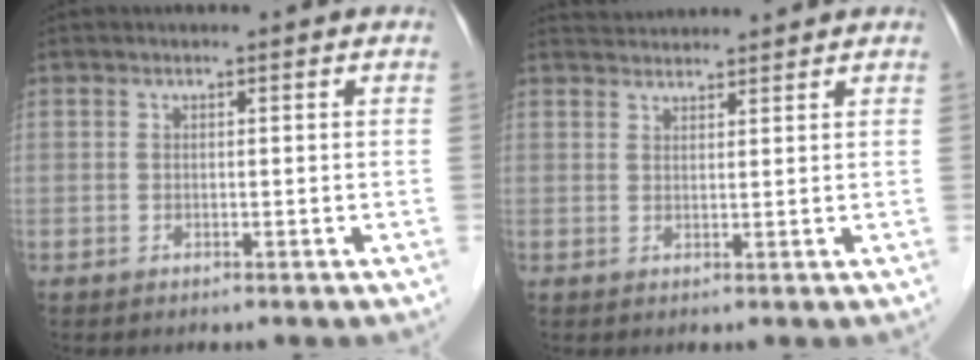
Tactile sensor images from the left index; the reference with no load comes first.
{"total": 4.4, "force": [4.4, 0.2, 0.4], "torque": [-0.013, 0.034, 0.071]}